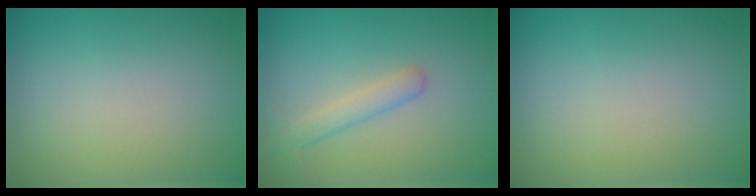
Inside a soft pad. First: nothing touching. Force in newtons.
{"total": 2.0, "press": 2.0, "slide": 0.1}
{"total": 0.0}